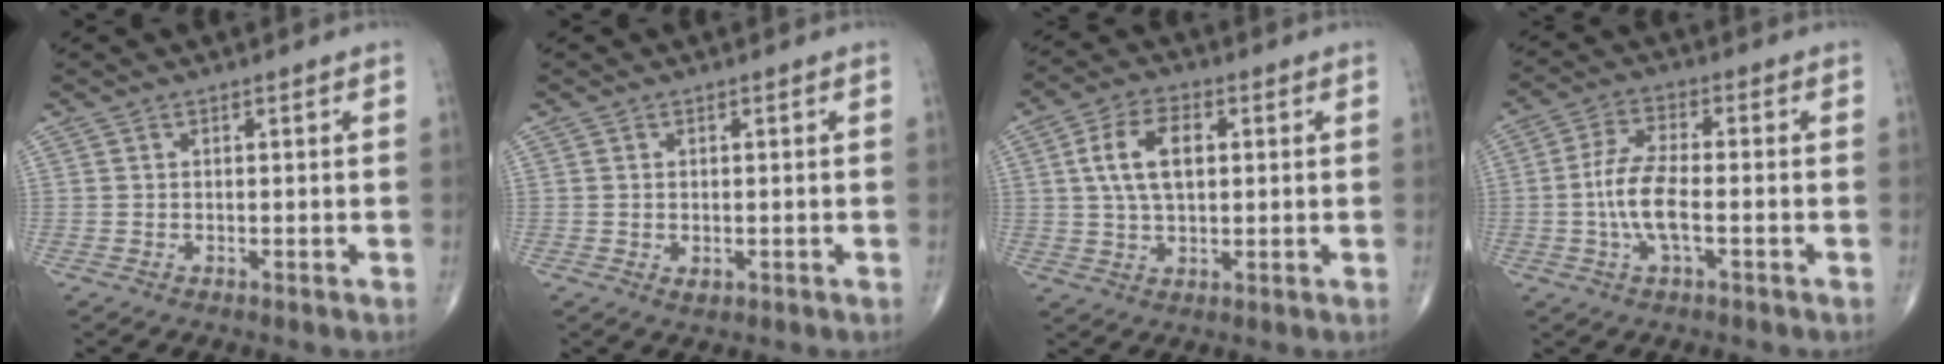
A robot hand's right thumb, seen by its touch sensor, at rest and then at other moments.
{"total": 1.5, "force": [-0.3, 1.0, 1.1], "torque": [-0.017, -0.004, -0.001]}
{"total": 9.4, "force": [1.9, 5.3, 7.6], "torque": [-0.132, 0.005, 0.033]}
{"total": 8.4, "force": [-1.7, 3.1, 7.7], "torque": [-0.167, 0.015, -0.035]}